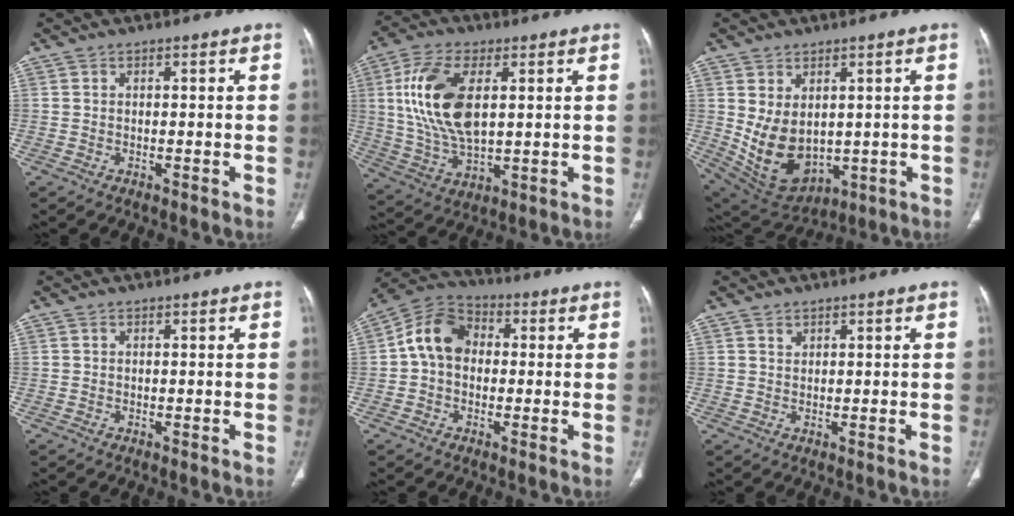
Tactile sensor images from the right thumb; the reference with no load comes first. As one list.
[{"total": 16.1, "force": [3.5, 8.2, 13.4], "torque": [-0.269, -0.009, 0.072]}, {"total": 11.6, "force": [0.7, 8.1, 8.4], "torque": [-0.132, -0.013, 0.051]}, {"total": 0.0}, {"total": 9.8, "force": [0.4, 7.6, 6.3], "torque": [-0.099, 0.029, -0.008]}, {"total": 1.1, "force": [0.8, 0.7, 0.3], "torque": [0.001, -0.005, 0.014]}]